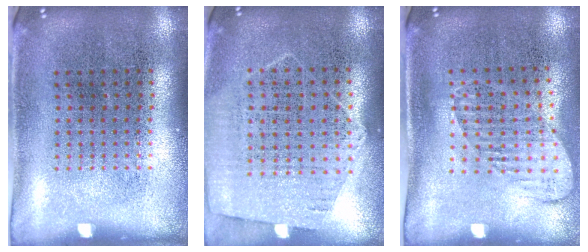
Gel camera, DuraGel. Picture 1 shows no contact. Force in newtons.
{"total": 1.2, "press": 1.1, "slide": 0.6}
{"total": 1.4, "press": 1.1, "slide": 0.8}